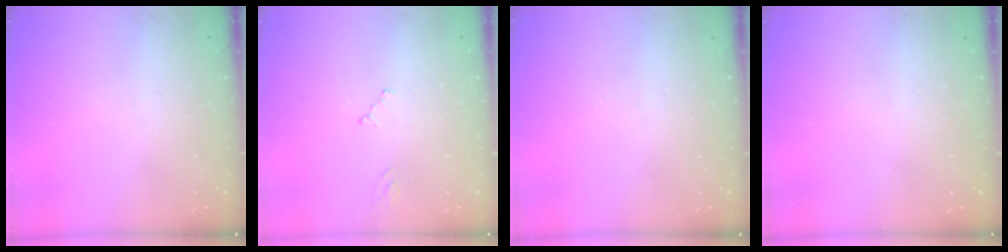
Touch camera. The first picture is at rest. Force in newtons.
{"total": 0.0}
{"total": 0.0}
{"total": 0.0}